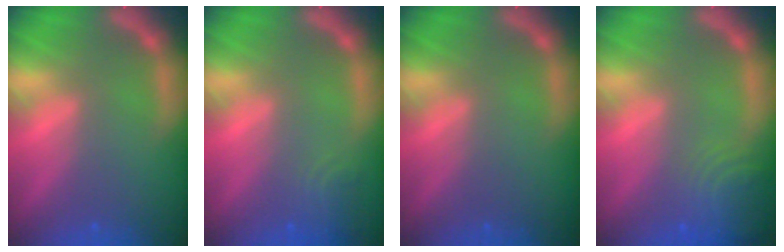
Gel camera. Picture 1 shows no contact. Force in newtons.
{"total": 2.4}
{"total": 0.0}
{"total": 6.1}